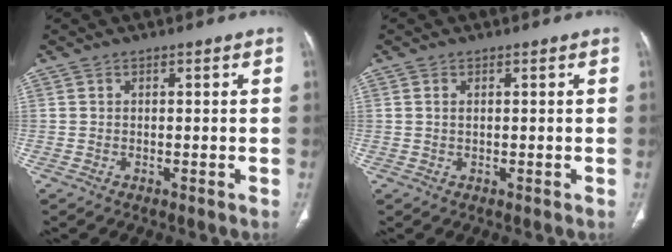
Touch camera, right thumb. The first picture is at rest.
{"total": 0.9, "force": [0.3, 0.4, 0.7], "torque": [-0.018, 0.003, 0.008]}